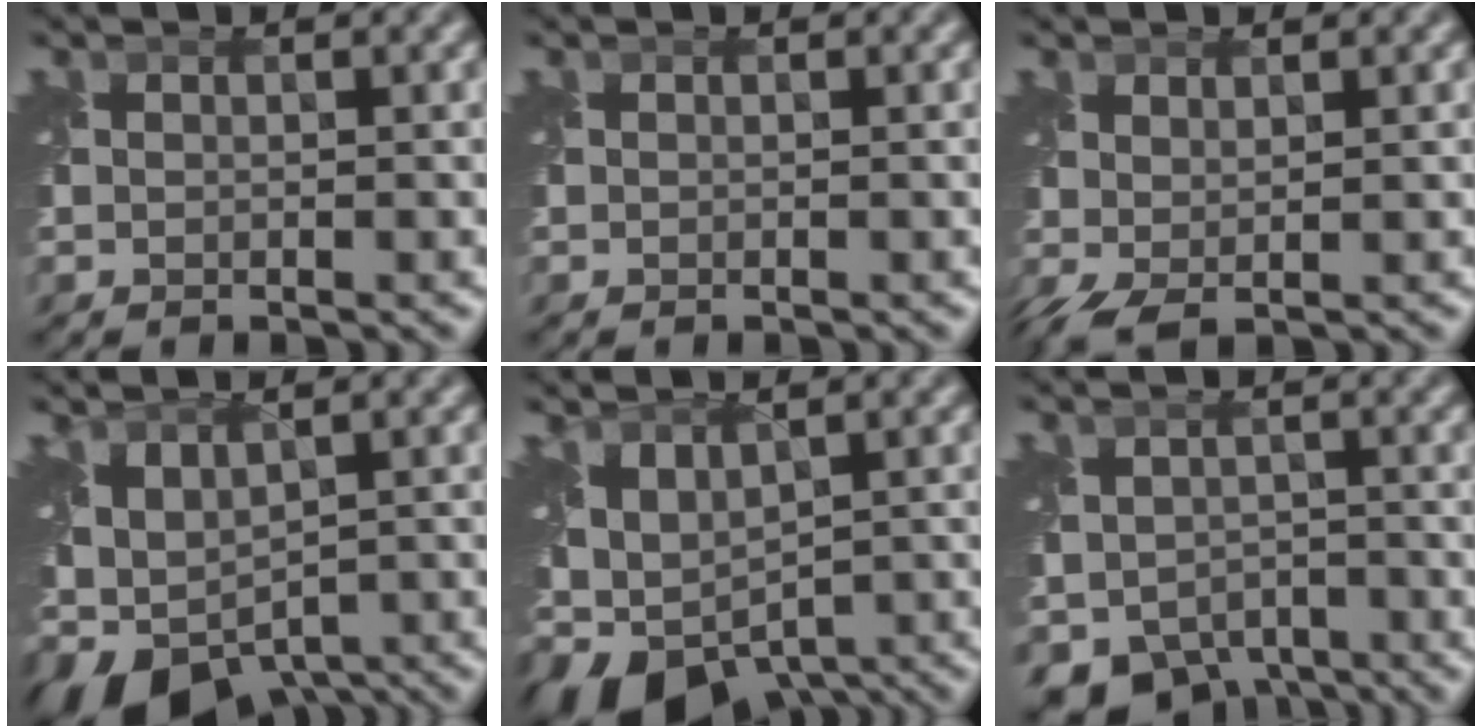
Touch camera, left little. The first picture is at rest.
{"total": 0.0}
{"total": 2.1, "force": [0.0, 0.7, 1.9], "torque": [-0.051, -0.001, -0.002]}
{"total": 8.0, "force": [-3.8, 4.1, 5.8], "torque": [-0.104, -0.019, -0.053]}
{"total": 8.5, "force": [-4.2, 4.4, 6.0], "torque": [-0.111, -0.022, -0.059]}
{"total": 6.9, "force": [-4.5, 4.5, 2.8], "torque": [-0.044, -0.028, -0.071]}